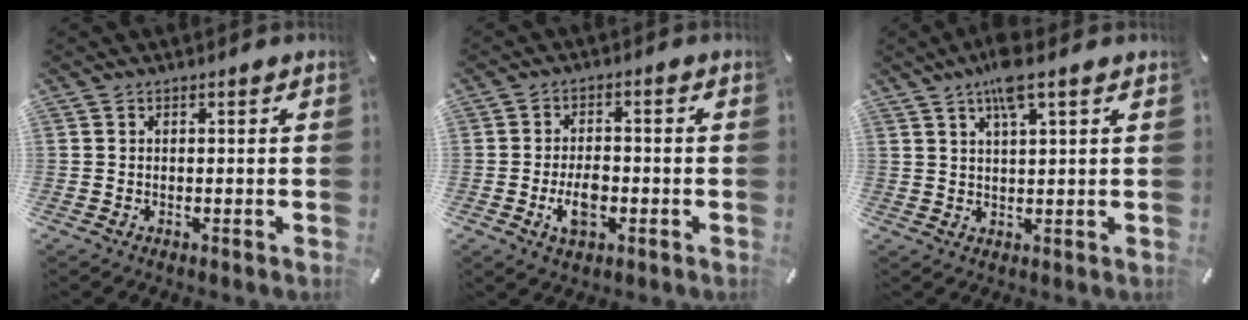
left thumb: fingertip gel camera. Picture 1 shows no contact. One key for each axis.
{"total": 6.4, "fx": -2.0, "fy": 3.7, "fz": 4.8, "tx": -0.099, "ty": 0.009, "tz": -0.036}
{"total": 6.9, "fx": 4.3, "fy": 1.1, "fz": 5.2, "tx": -0.106, "ty": -0.001, "tz": 0.072}